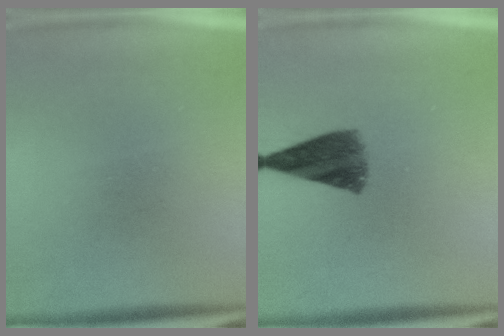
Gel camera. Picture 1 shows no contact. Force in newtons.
{"total": 7.6}